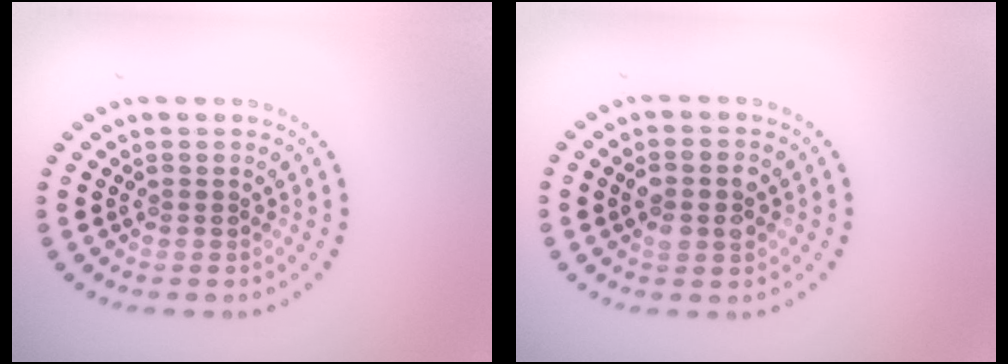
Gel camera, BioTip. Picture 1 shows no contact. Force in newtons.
{"total": 2.9, "press": 2.8, "slide": 0.3}